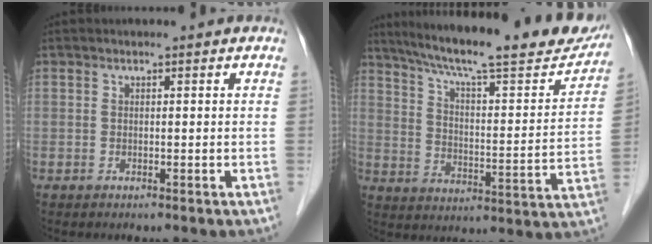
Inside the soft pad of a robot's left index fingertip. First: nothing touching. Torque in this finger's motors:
{"motor_torque": [0.21, -0.39, 0.51, 0.13]}